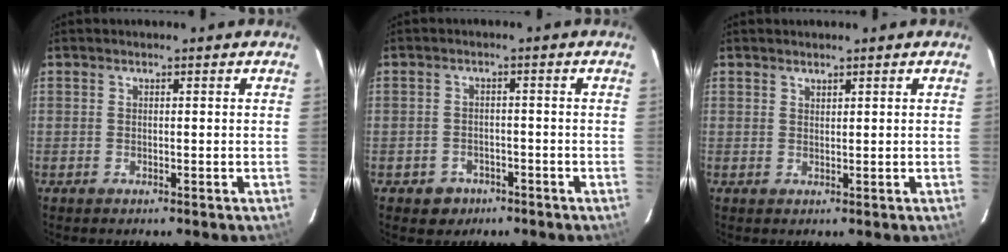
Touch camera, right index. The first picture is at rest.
{"total": 4.4, "force": [-2.5, 3.5, 0.8], "torque": [-0.030, 0.011, -0.031]}
{"total": 0.8, "force": [0.8, 0.2, 0.0], "torque": [-0.001, 0.000, 0.016]}